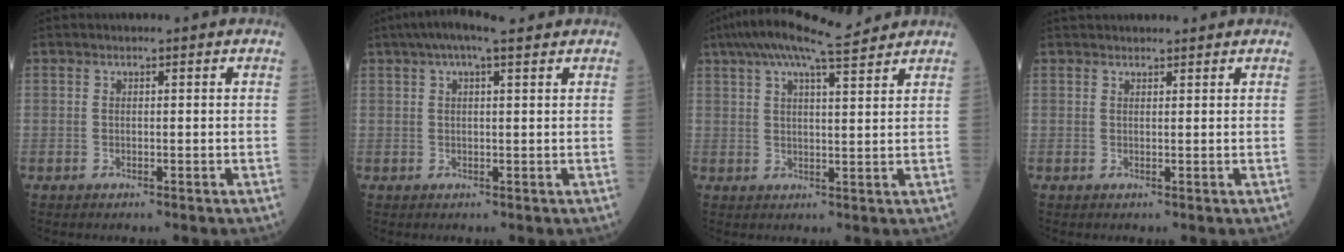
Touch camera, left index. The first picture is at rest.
{"total": 6.9, "force": [5.1, 1.0, 4.6], "torque": [-0.080, 0.044, 0.082]}
{"total": 11.6, "force": [9.6, 1.0, 6.4], "torque": [-0.115, 0.031, 0.144]}
{"total": 4.9, "force": [4.6, 0.9, 1.4], "torque": [-0.012, 0.035, 0.062]}